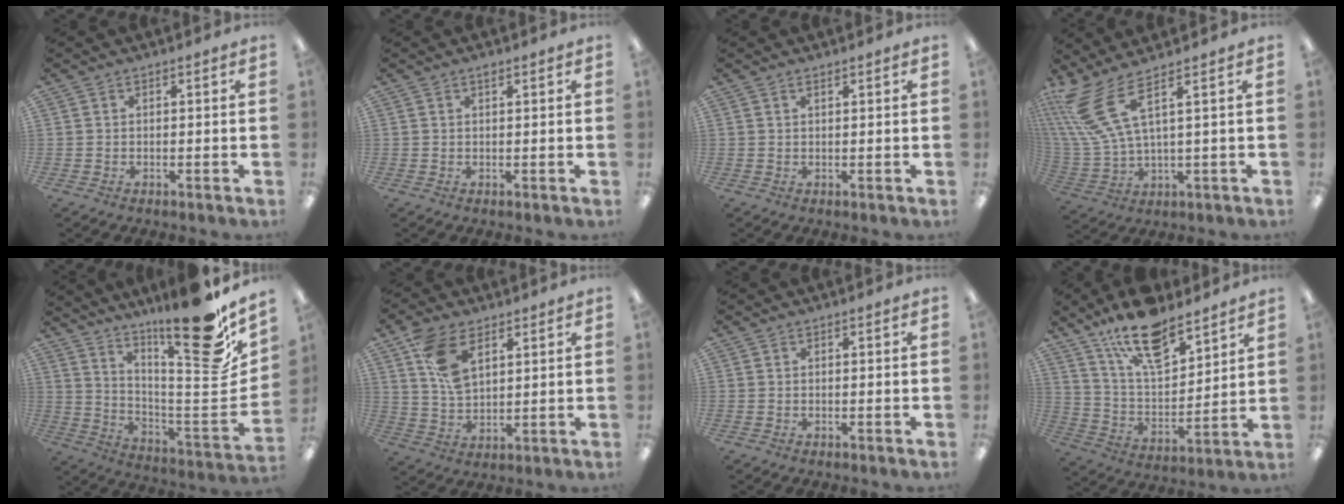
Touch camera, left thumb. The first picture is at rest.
{"total": 1.1, "force": [0.8, 0.2, 0.7], "torque": [-0.017, 0.001, 0.015]}
{"total": 1.1, "force": [0.8, 0.2, 0.7], "torque": [-0.016, 0.001, 0.013]}
{"total": 13.5, "force": [6.2, 4.3, 11.2], "torque": [-0.257, -0.024, 0.108]}
{"total": 22.2, "force": [16.4, 2.8, 14.6], "torque": [-0.201, -0.136, 0.252]}
{"total": 10.5, "force": [5.2, 5.9, 6.9], "torque": [-0.143, -0.006, 0.100]}
{"total": 0.0}
{"total": 17.0, "force": [12.6, 6.7, 9.2], "torque": [-0.166, -0.069, 0.221]}